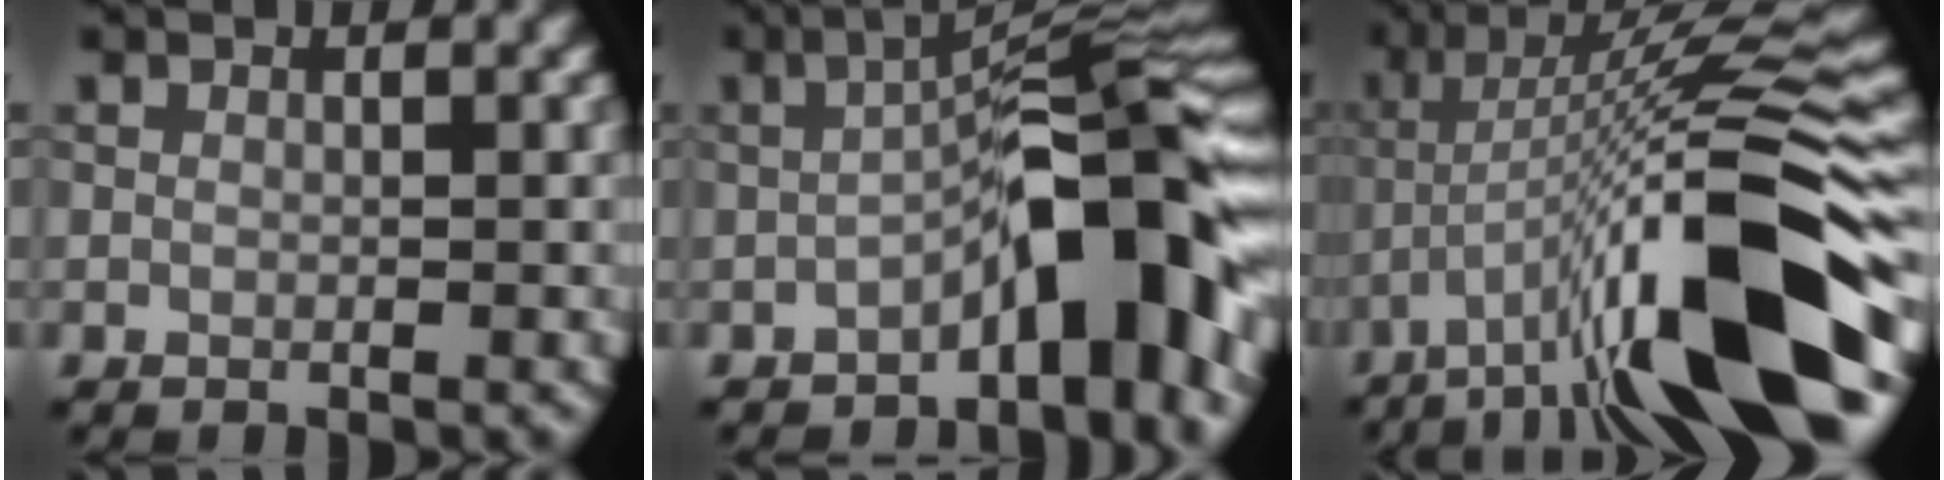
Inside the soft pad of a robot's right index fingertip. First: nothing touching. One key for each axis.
{"total": 9.7, "fx": -3.6, "fy": 2.4, "fz": 8.6, "tx": -0.106, "ty": 0.025, "tz": -0.069}
{"total": 15.1, "fx": -6.7, "fy": 3.1, "fz": 13.2, "tx": -0.223, "ty": 0.011, "tz": -0.106}